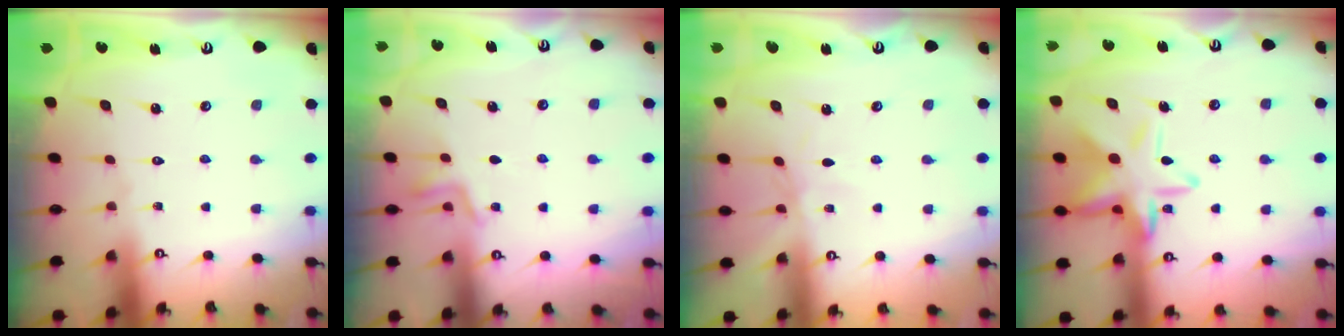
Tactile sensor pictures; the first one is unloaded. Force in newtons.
{"total": 3.8, "press": 3.6, "slide": 1.4}
{"total": 1.7, "press": 1.7, "slide": 0.2}
{"total": 15.8, "press": 15.8, "slide": 1.1}